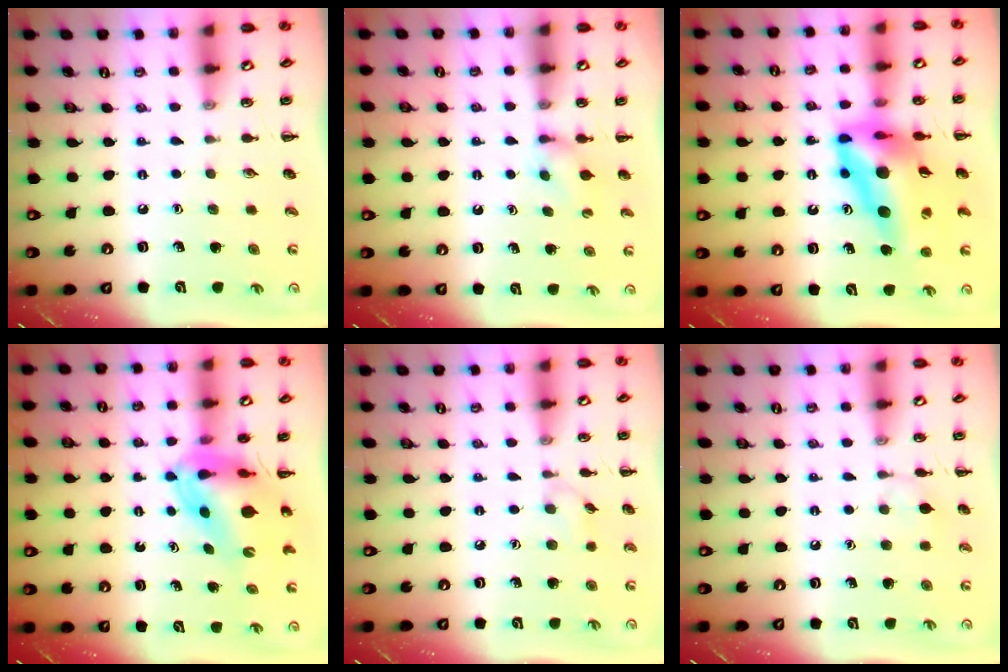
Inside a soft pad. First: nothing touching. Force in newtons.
{"total": 4.7, "press": 4.5, "slide": 1.5}
{"total": 18.9, "press": 18.0, "slide": 5.8}
{"total": 10.2, "press": 9.8, "slide": 2.8}
{"total": 4.9, "press": 4.5, "slide": 1.8}
{"total": 5.0, "press": 4.6, "slide": 1.9}